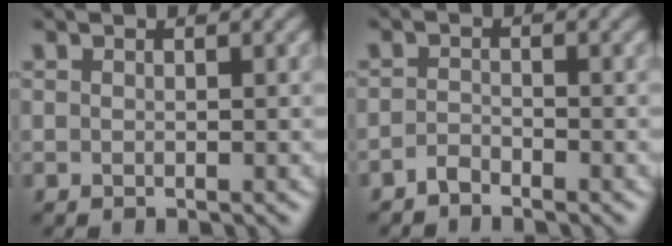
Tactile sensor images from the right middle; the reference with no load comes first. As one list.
[{"total": 1.2, "force": [-1.1, 0.3, 0.4], "torque": [-0.007, 0.004, -0.024]}]